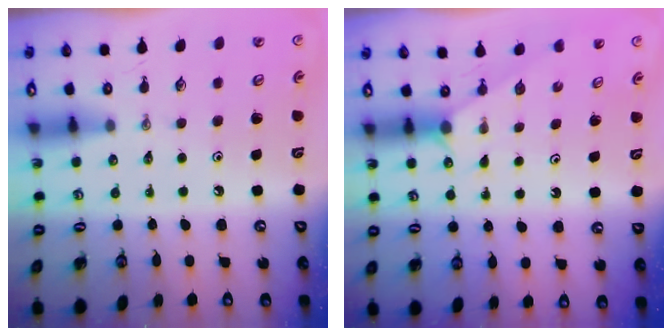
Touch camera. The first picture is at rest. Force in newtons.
{"total": 1.1, "press": 1.1, "slide": 0.2}